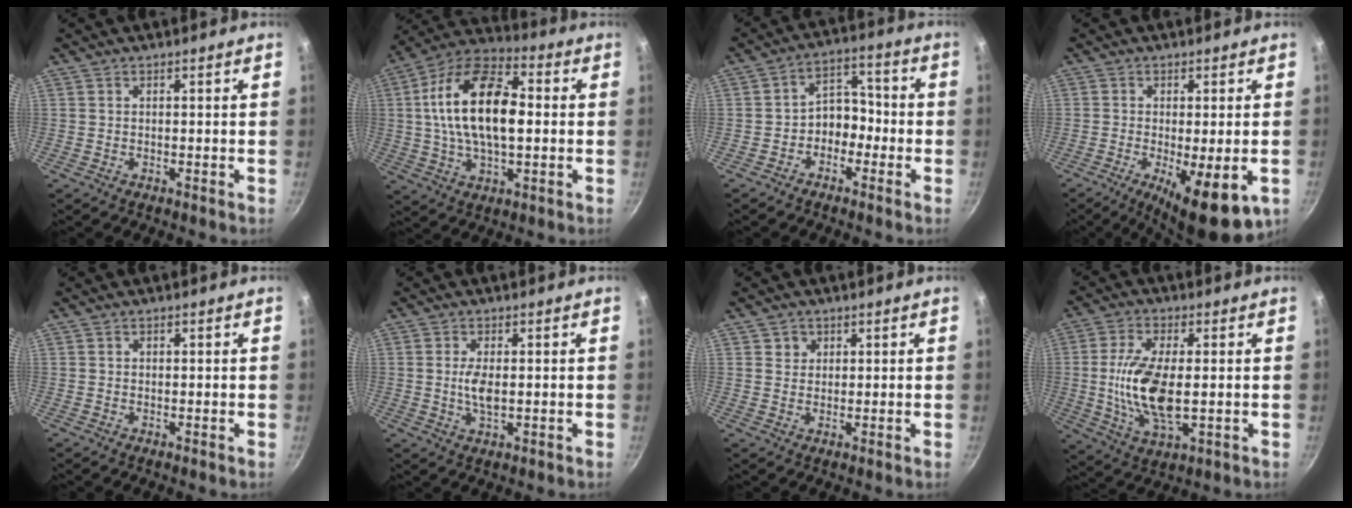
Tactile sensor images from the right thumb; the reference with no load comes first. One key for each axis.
{"total": 19.5, "fx": 1.6, "fy": 10.0, "fz": 16.7, "tx": -0.296, "ty": 0.023, "tz": 0.020}
{"total": 7.0, "fx": -2.3, "fy": 5.3, "fz": 4.0, "tx": -0.024, "ty": 0.042, "tz": -0.054}
{"total": 13.4, "fx": -5.0, "fy": 4.5, "fz": 11.6, "tx": -0.152, "ty": -0.015, "tz": -0.063}
{"total": 0.5, "fx": 0.1, "fy": 0.5, "fz": 0.2, "tx": 0.001, "ty": 0.001, "tz": -0.002}
{"total": 4.2, "fx": 0.0, "fy": 1.9, "fz": 3.8, "tx": -0.077, "ty": -0.005, "tz": 0.001}
{"total": 2.3, "fx": 1.1, "fy": 2.0, "fz": 0.5, "tx": 0.005, "ty": -0.006, "tz": 0.014}
{"total": 13.5, "fx": -0.5, "fy": 5.8, "fz": 12.2, "tx": -0.245, "ty": -0.011, "tz": -0.005}